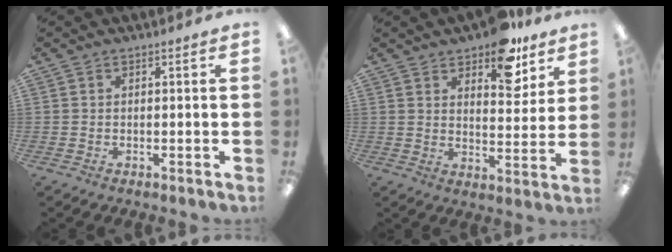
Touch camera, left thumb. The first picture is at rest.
{"total": 12.5, "force": [8.9, 5.8, 6.6], "torque": [-0.074, -0.051, 0.153]}